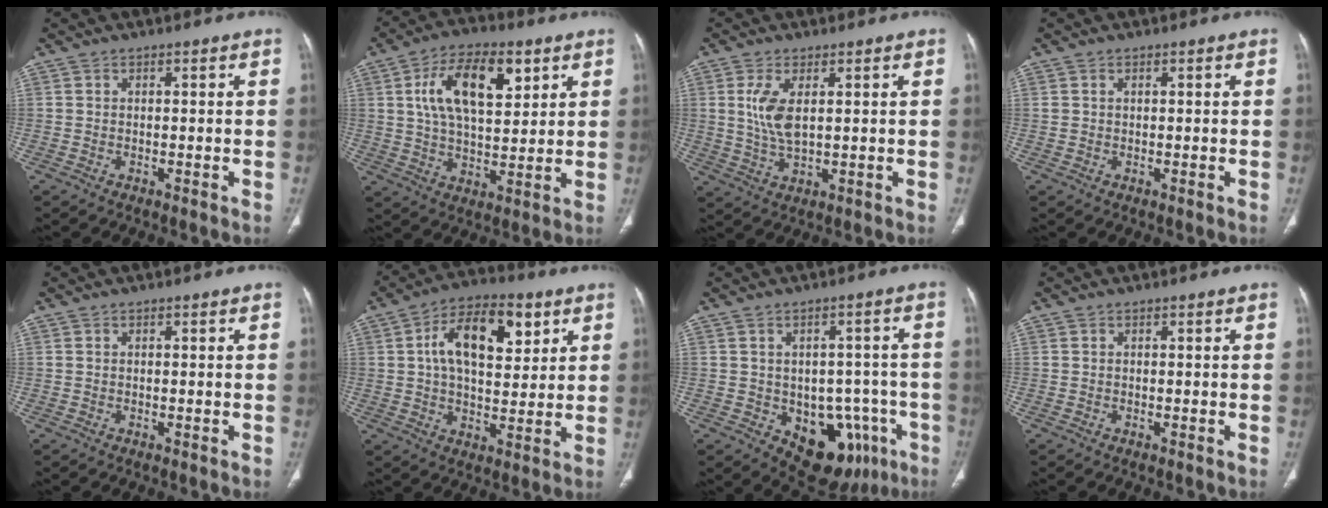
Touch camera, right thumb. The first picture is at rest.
{"total": 15.2, "force": [5.5, 7.6, 12.0], "torque": [-0.186, -0.008, 0.097]}
{"total": 6.5, "force": [1.6, 2.7, 5.7], "torque": [-0.125, -0.012, 0.039]}
{"total": 0.7, "force": [0.3, 0.5, 0.5], "torque": [-0.012, 0.008, 0.010]}
{"total": 0.0}
{"total": 15.3, "force": [5.1, 8.3, 11.9], "torque": [-0.166, 0.000, 0.079]}
{"total": 14.1, "force": [-5.3, 9.4, 9.1], "torque": [-0.062, 0.025, -0.054]}
{"total": 0.0}